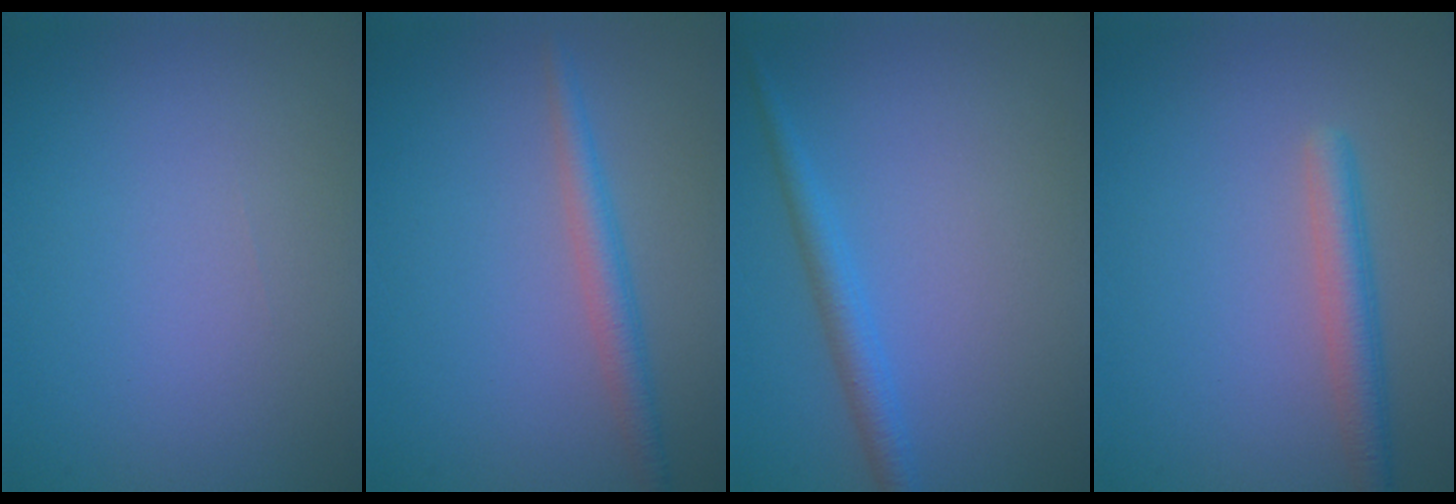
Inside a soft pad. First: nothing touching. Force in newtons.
{"total": 2.3, "press": 2.3, "slide": 0.1}
{"total": 2.1, "press": 2.1, "slide": 0.1}
{"total": 2.7, "press": 2.7, "slide": 0.3}